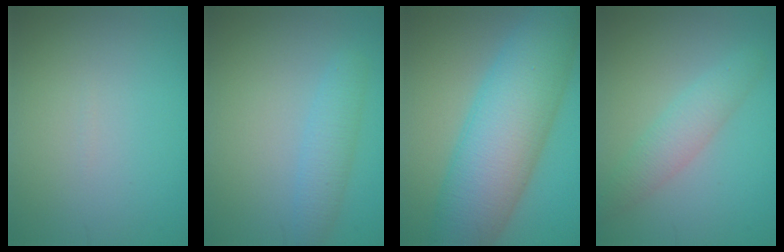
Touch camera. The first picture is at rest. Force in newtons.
{"total": 2.4, "press": 2.4, "slide": 0.1}
{"total": 11.4, "press": 11.4, "slide": 0.2}
{"total": 2.9, "press": 2.9, "slide": 0.1}